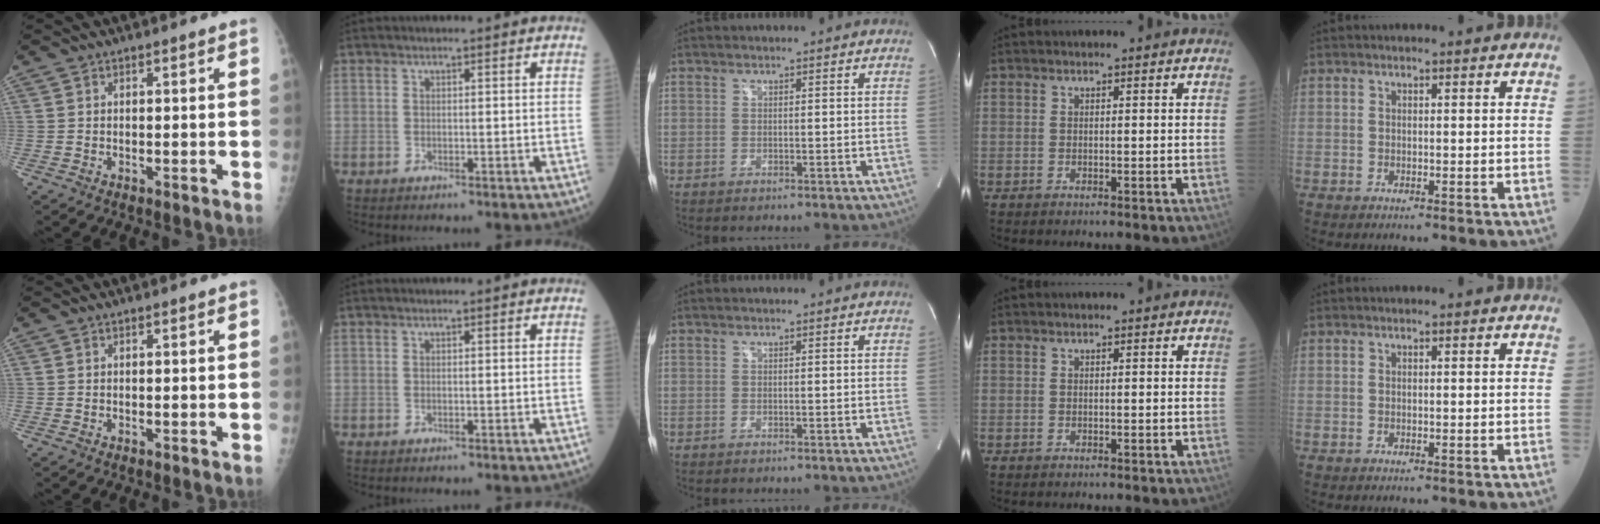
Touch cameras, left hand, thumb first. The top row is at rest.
{}